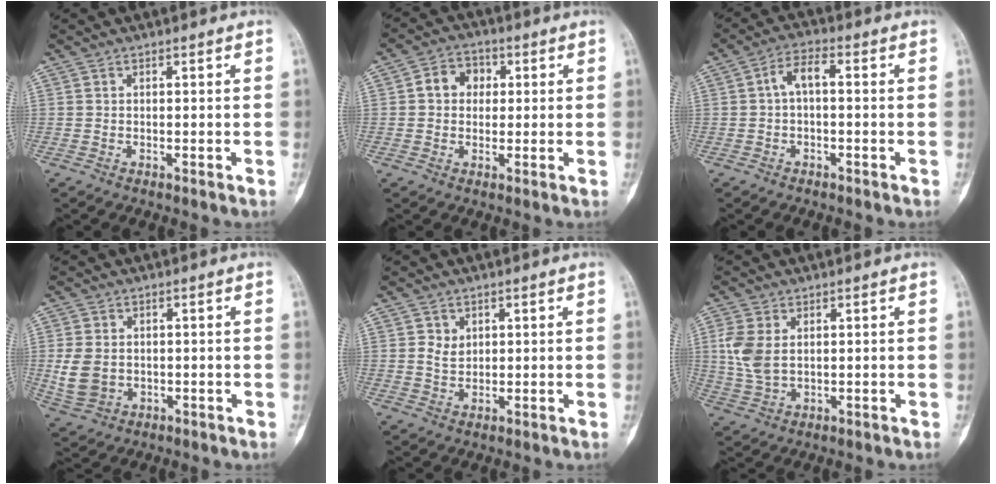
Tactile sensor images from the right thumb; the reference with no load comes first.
{"total": 5.9, "force": [0.9, 4.9, 3.1], "torque": [-0.022, 0.012, 0.007]}
{"total": 4.4, "force": [-0.1, 2.1, 3.8], "torque": [-0.066, 0.021, -0.010]}
{"total": 6.7, "force": [-0.2, 5.2, 4.2], "torque": [-0.078, -0.002, 0.006]}
{"total": 2.9, "force": [0.9, 2.4, 1.4], "torque": [-0.010, -0.005, 0.019]}
{"total": 6.7, "force": [1.3, 4.3, 5.0], "torque": [-0.113, 0.000, 0.031]}